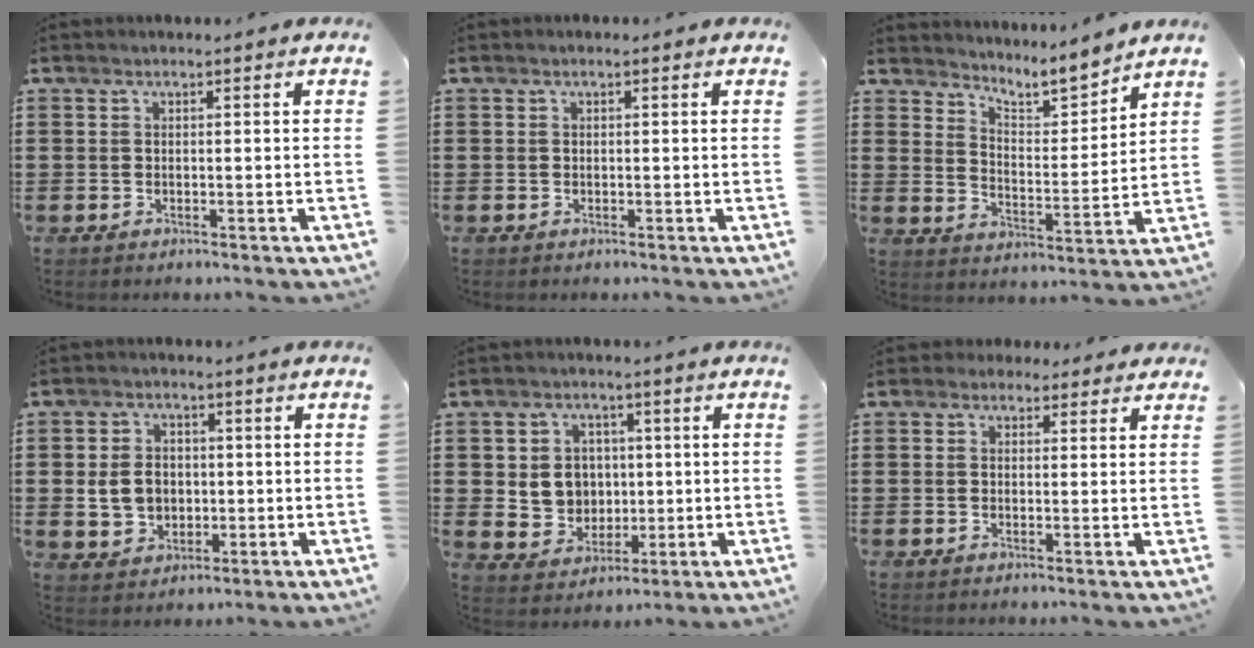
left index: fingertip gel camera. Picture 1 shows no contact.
{"total": 0.0}
{"total": 5.4, "force": [5.1, 0.9, 1.5], "torque": [-0.039, -0.041, 0.081]}
{"total": 5.5, "force": [-0.1, 4.6, 3.0], "torque": [-0.068, 0.007, -0.006]}
{"total": 5.6, "force": [0.9, 5.3, 1.5], "torque": [-0.045, 0.013, 0.016]}
{"total": 2.1, "force": [1.5, 1.4, 0.4], "torque": [-0.007, 0.004, 0.026]}